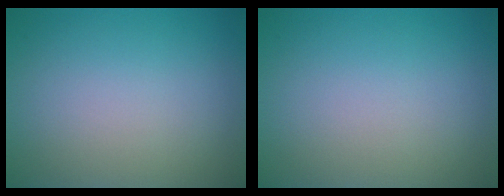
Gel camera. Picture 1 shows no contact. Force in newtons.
{"total": 0.0}